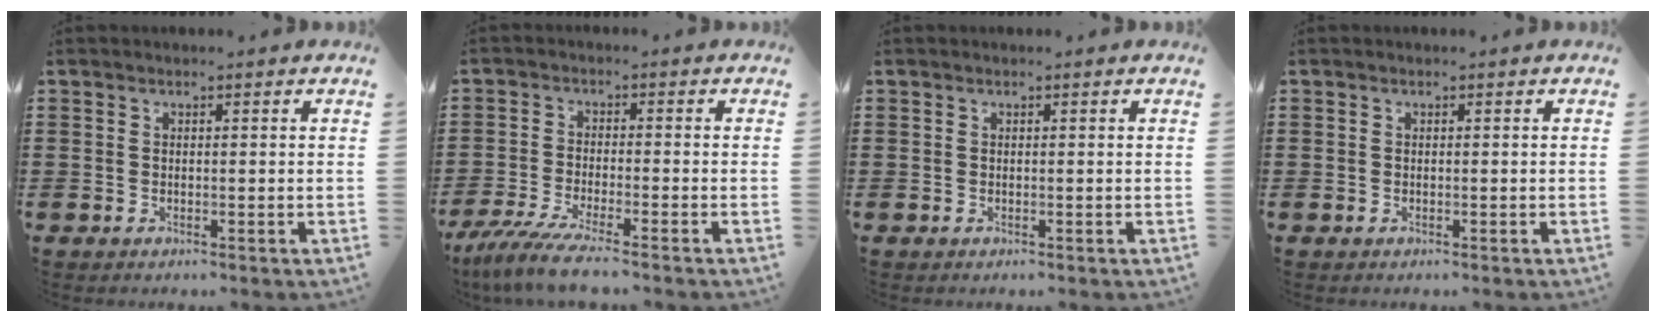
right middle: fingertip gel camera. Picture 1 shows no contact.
{"total": 6.0, "force": [-5.0, 0.1, 3.3], "torque": [-0.088, -0.024, -0.102]}
{"total": 0.0}
{"total": 0.5, "force": [-0.2, 0.5, -0.1], "torque": [0.001, 0.006, -0.006]}